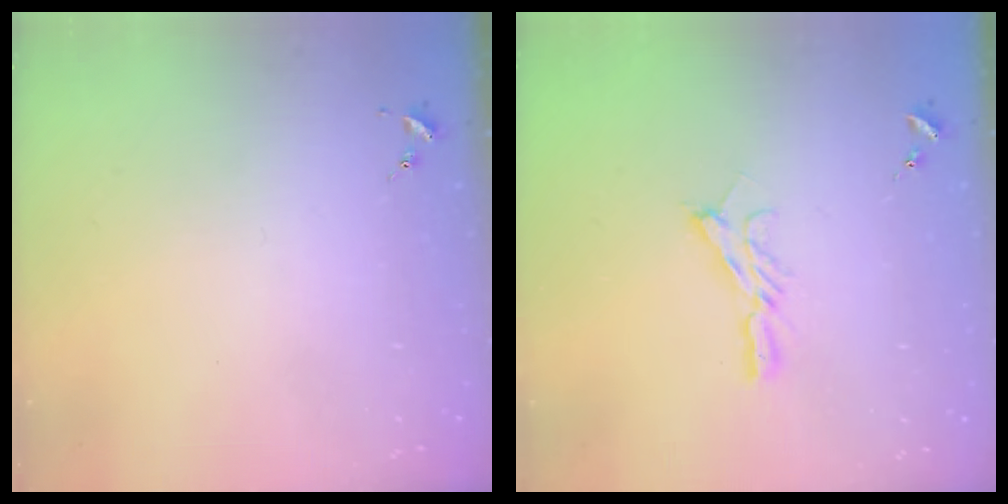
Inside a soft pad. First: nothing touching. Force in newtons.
{"total": 8.3, "press": 8.3, "slide": 0.6}